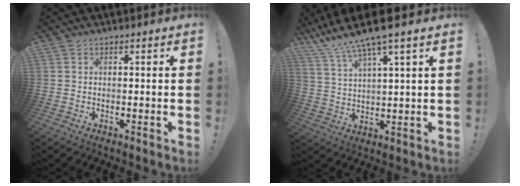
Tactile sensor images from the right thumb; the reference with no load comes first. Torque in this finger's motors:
{"motor_torque": [1.48, 1.68, 1.17, 1.07, 0.05]}